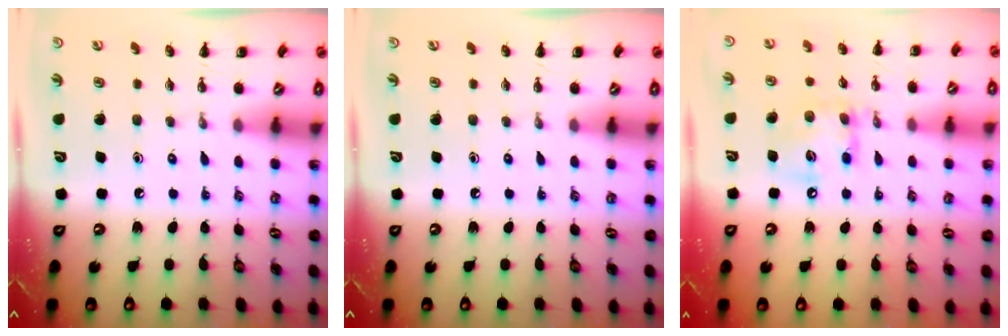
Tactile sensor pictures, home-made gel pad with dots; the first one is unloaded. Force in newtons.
{"total": 0.0}
{"total": 11.9, "press": 11.7, "slide": 1.9}